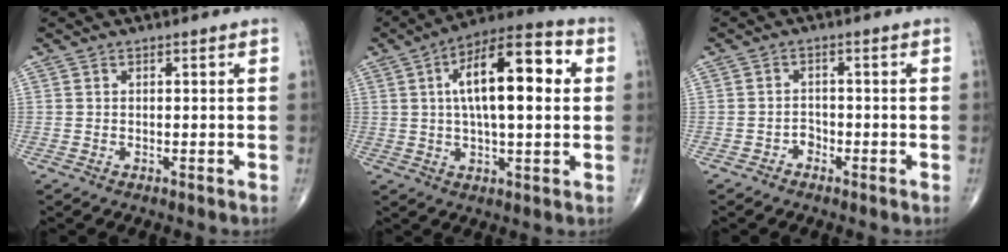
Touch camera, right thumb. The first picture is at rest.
{"total": 17.6, "force": [3.4, 6.6, 16.0], "torque": [-0.241, 0.020, 0.045]}
{"total": 1.8, "force": [-1.2, 1.3, 0.4], "torque": [0.001, 0.009, -0.026]}